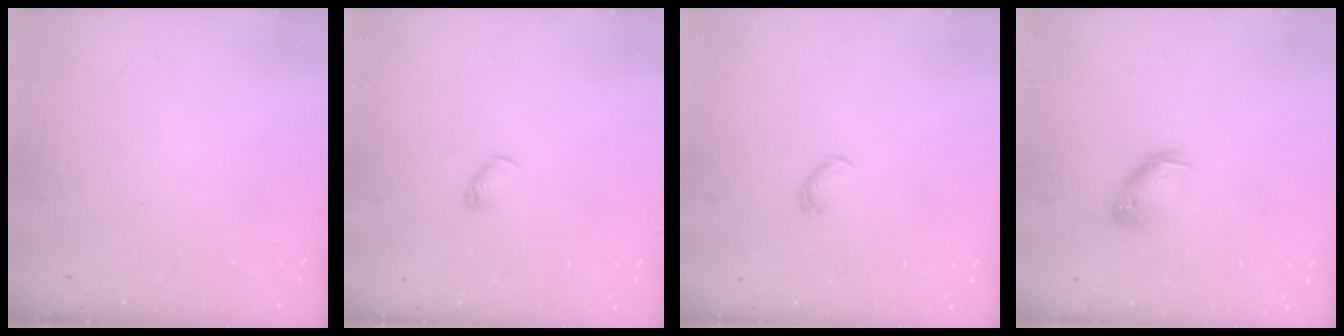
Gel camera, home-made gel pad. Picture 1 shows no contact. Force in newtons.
{"total": 2.9, "press": 2.9, "slide": 0.5}
{"total": 3.1, "press": 3.0, "slide": 0.7}
{"total": 9.7, "press": 9.5, "slide": 1.6}